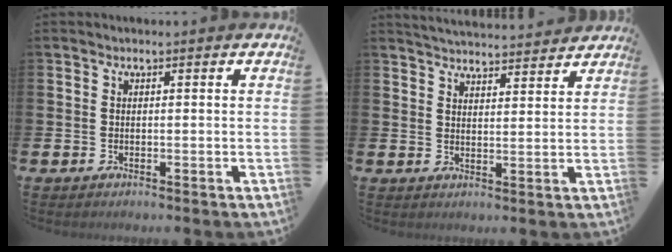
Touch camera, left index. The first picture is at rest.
{"total": 4.4, "force": [4.4, 0.2, -0.1], "torque": [-0.009, -0.027, 0.079]}